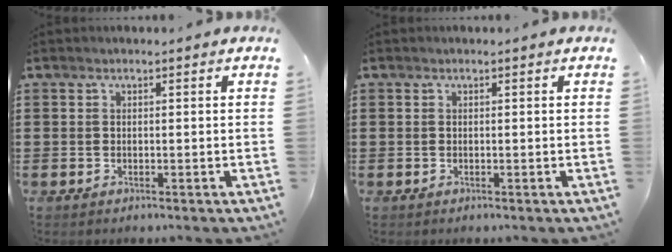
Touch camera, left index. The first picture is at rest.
{"total": 0.0}